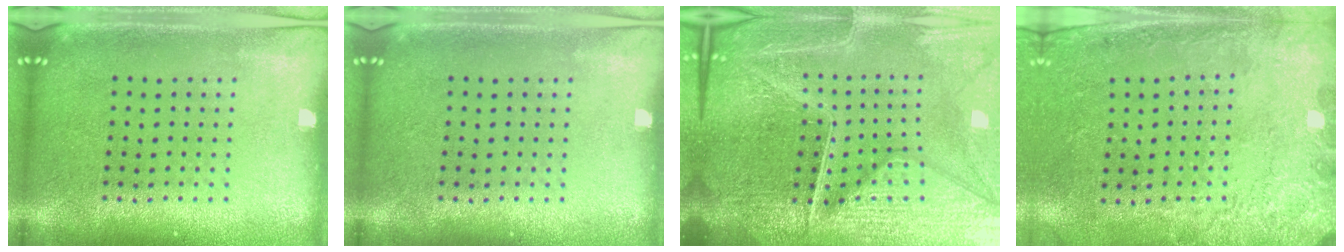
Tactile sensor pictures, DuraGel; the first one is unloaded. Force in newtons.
{"total": 0.0}
{"total": 6.8, "press": 6.0, "slide": 3.1}
{"total": 2.6, "press": 2.1, "slide": 1.5}